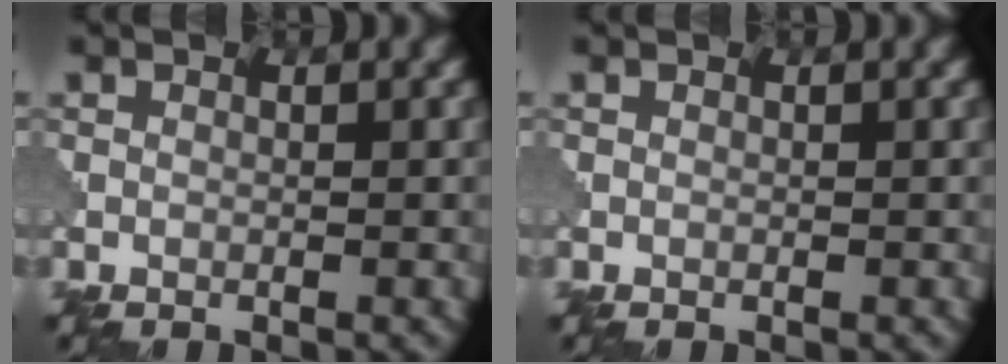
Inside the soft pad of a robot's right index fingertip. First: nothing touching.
{"total": 0.0}